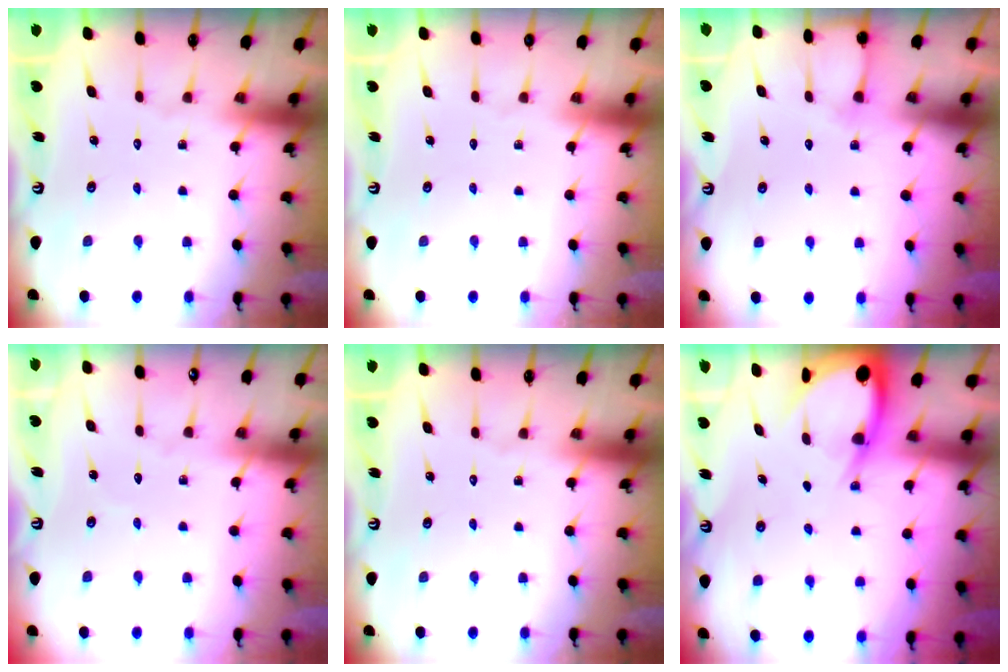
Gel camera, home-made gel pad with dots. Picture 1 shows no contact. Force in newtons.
{"total": 0.0}
{"total": 5.6, "press": 5.6, "slide": 0.6}
{"total": 3.2, "press": 3.2, "slide": 0.2}
{"total": 0.0}
{"total": 6.0, "press": 6.0, "slide": 0.7}